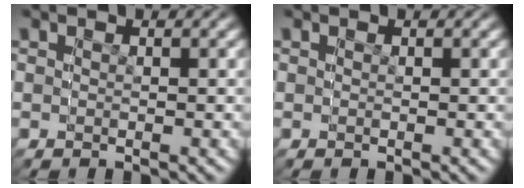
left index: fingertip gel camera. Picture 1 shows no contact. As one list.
[{"total": 0.0}]